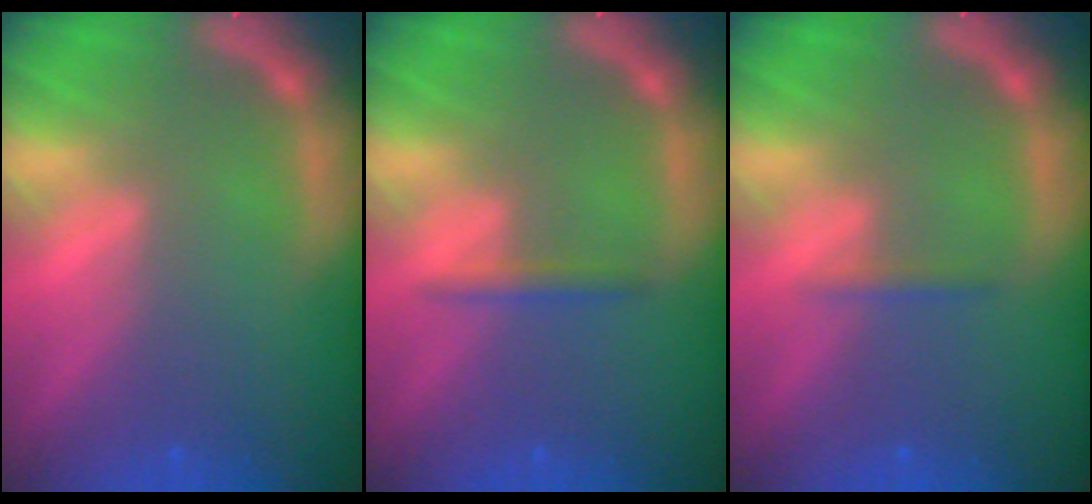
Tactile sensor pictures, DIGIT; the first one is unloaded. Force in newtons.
{"total": 1.4}
{"total": 0.9}